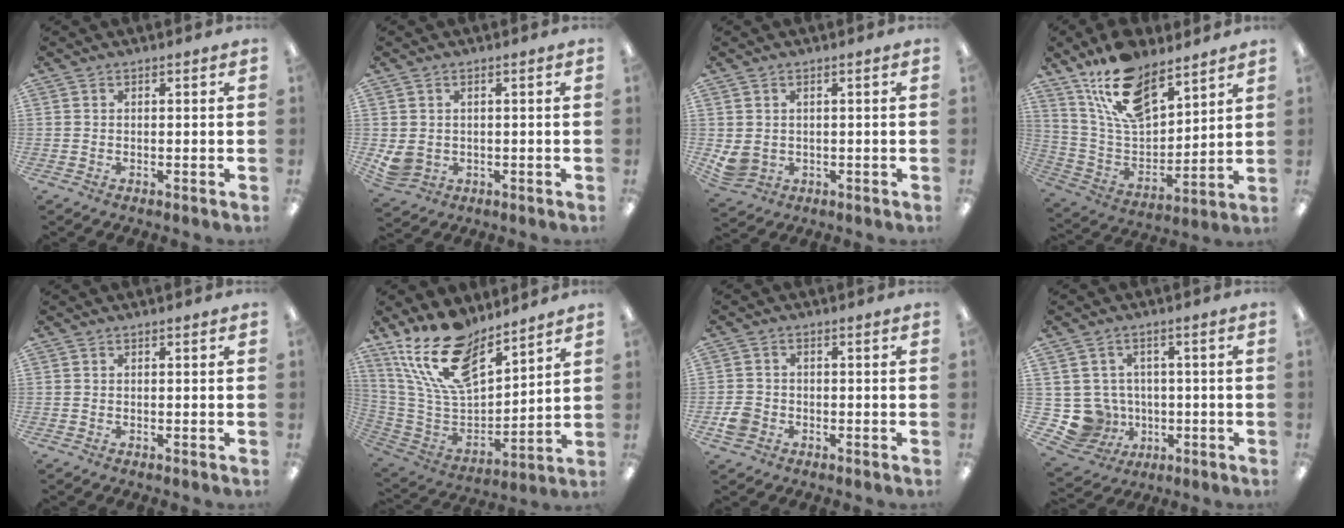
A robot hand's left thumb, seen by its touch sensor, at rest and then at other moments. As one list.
[{"total": 4.1, "force": [0.4, 3.5, 2.1], "torque": [-0.051, -0.010, 0.006]}, {"total": 3.9, "force": [0.6, 3.3, 2.0], "torque": [-0.059, -0.006, 0.011]}, {"total": 17.3, "force": [12.6, 7.9, 9.0], "torque": [-0.173, -0.063, 0.227]}, {"total": 0.0}, {"total": 20.8, "force": [14.6, 9.6, 11.4], "torque": [-0.233, -0.089, 0.266]}, {"total": 3.6, "force": [-1.8, 2.8, 1.3], "torque": [-0.024, 0.005, -0.034]}, {"total": 8.5, "force": [-1.0, 8.3, 1.5], "torque": [-0.073, 0.002, -0.007]}]